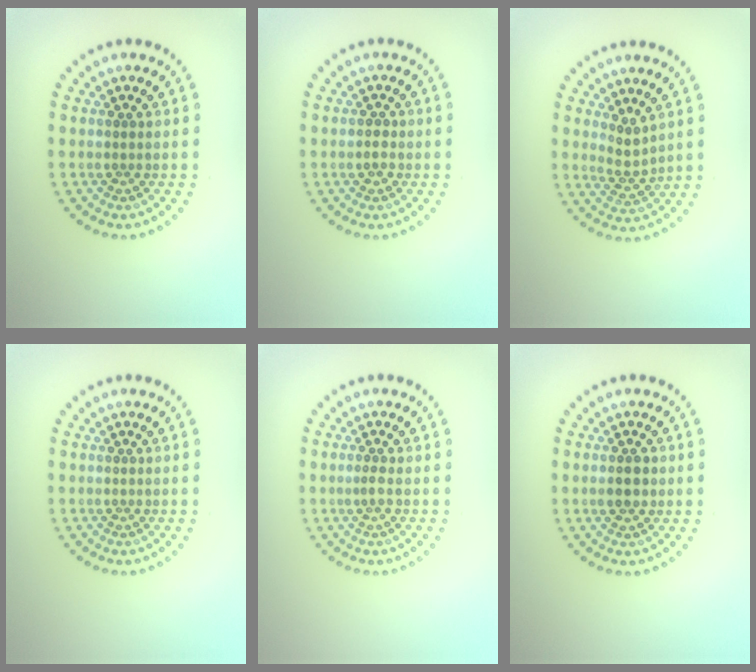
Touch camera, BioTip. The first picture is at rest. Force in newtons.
{"total": 1.2, "press": 1.1, "slide": 0.5}
{"total": 2.0, "press": 1.6, "slide": 1.3}
{"total": 0.0}
{"total": 0.9, "press": 0.6, "slide": 0.7}
{"total": 2.2, "press": 2.2, "slide": 0.0}